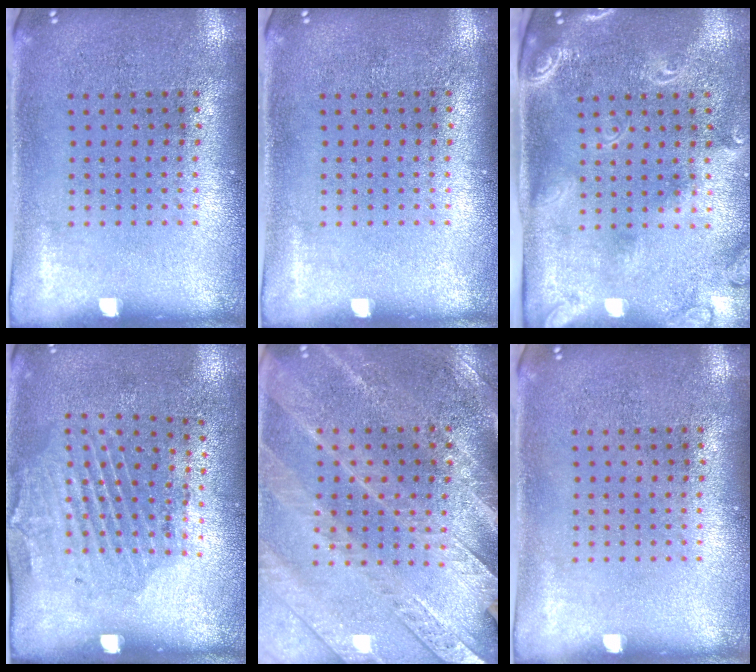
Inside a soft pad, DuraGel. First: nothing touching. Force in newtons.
{"total": 0.0}
{"total": 2.4, "press": 1.8, "slide": 1.6}
{"total": 1.9, "press": 1.2, "slide": 1.5}
{"total": 2.8, "press": 2.7, "slide": 0.6}
{"total": 0.0}